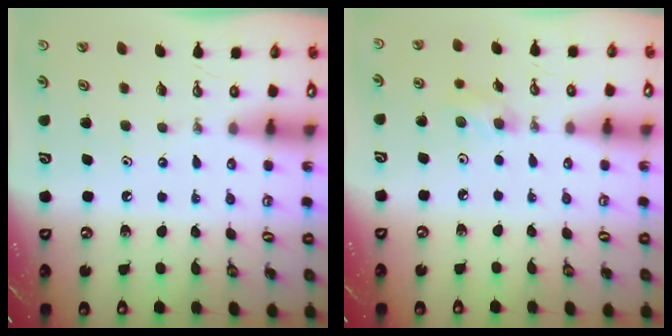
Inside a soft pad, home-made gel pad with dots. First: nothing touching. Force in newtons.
{"total": 6.8, "press": 5.6, "slide": 3.8}